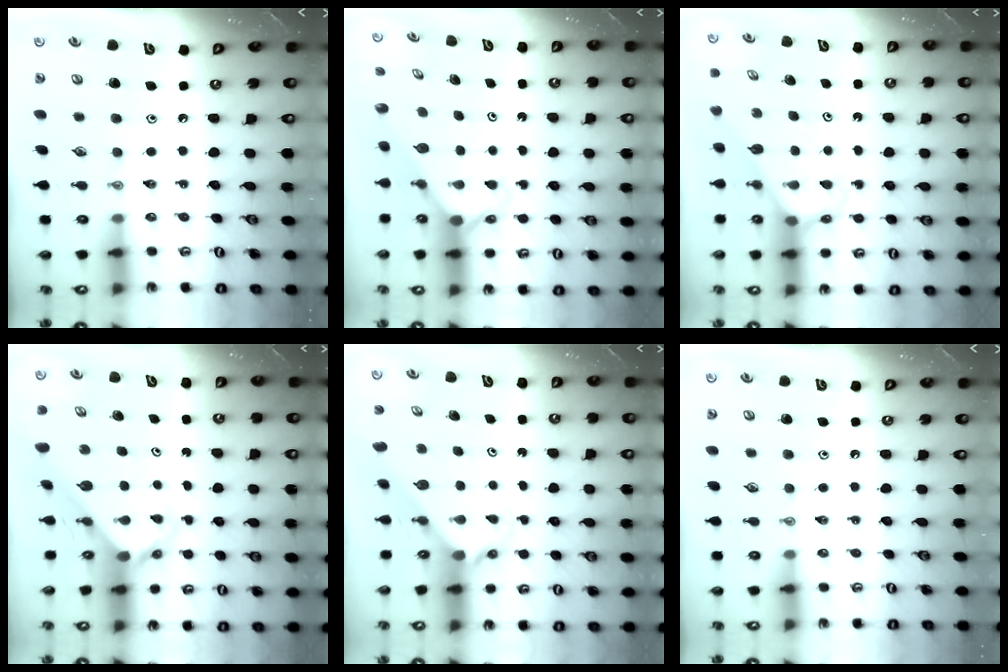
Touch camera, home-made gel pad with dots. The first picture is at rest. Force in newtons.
{"total": 2.4, "press": 2.4, "slide": 0.2}
{"total": 3.0, "press": 3.0, "slide": 0.2}
{"total": 2.7, "press": 2.7, "slide": 0.2}
{"total": 2.3, "press": 2.3, "slide": 0.2}
{"total": 0.0}